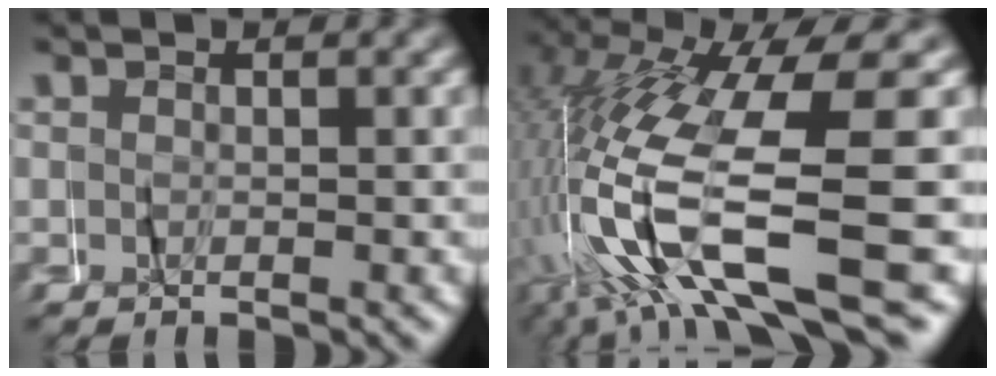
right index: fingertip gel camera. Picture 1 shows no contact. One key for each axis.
{"total": 11.1, "fx": -3.9, "fy": 4.3, "fz": 9.5, "tx": -0.195, "ty": -0.017, "tz": -0.050}